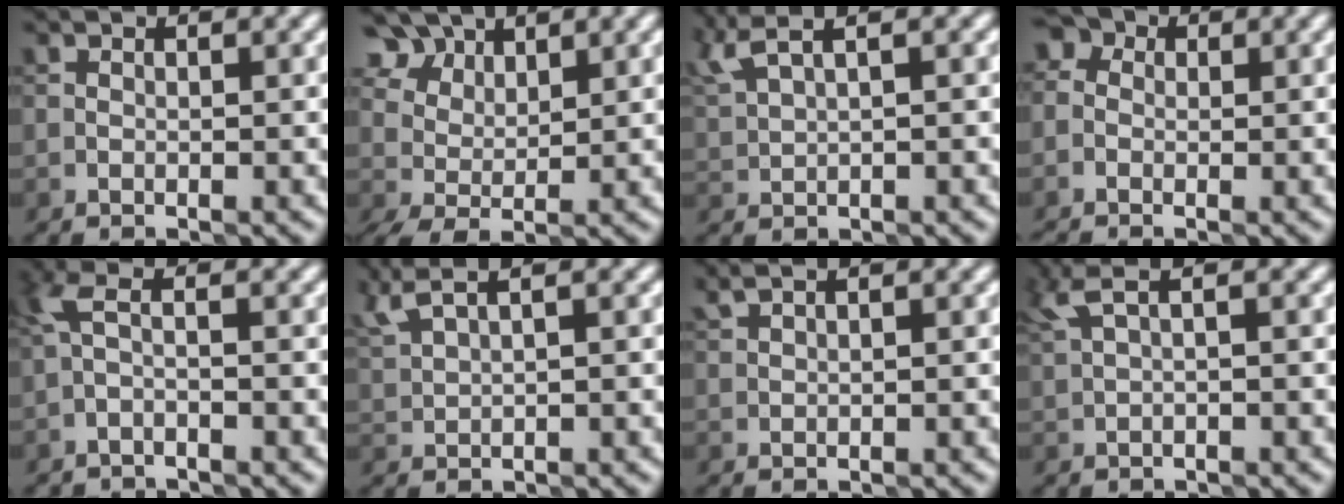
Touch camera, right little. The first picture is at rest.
{"total": 4.9, "force": [3.1, 2.9, 2.6], "torque": [-0.062, 0.009, 0.060]}
{"total": 4.2, "force": [3.0, 1.3, 2.6], "torque": [-0.063, 0.029, 0.050]}
{"total": 3.6, "force": [-0.3, 3.1, 1.8], "torque": [-0.036, 0.020, -0.033]}
{"total": 1.9, "force": [-0.8, 0.6, 1.6], "torque": [-0.044, 0.004, -0.022]}
{"total": 4.2, "force": [3.1, 1.2, 2.4], "torque": [-0.058, 0.031, 0.050]}
{"total": 1.4, "force": [1.2, 0.4, 0.8], "torque": [-0.011, 0.008, 0.016]}
{"total": 2.1, "force": [1.2, 0.4, 1.7], "torque": [-0.036, 0.009, 0.026]}